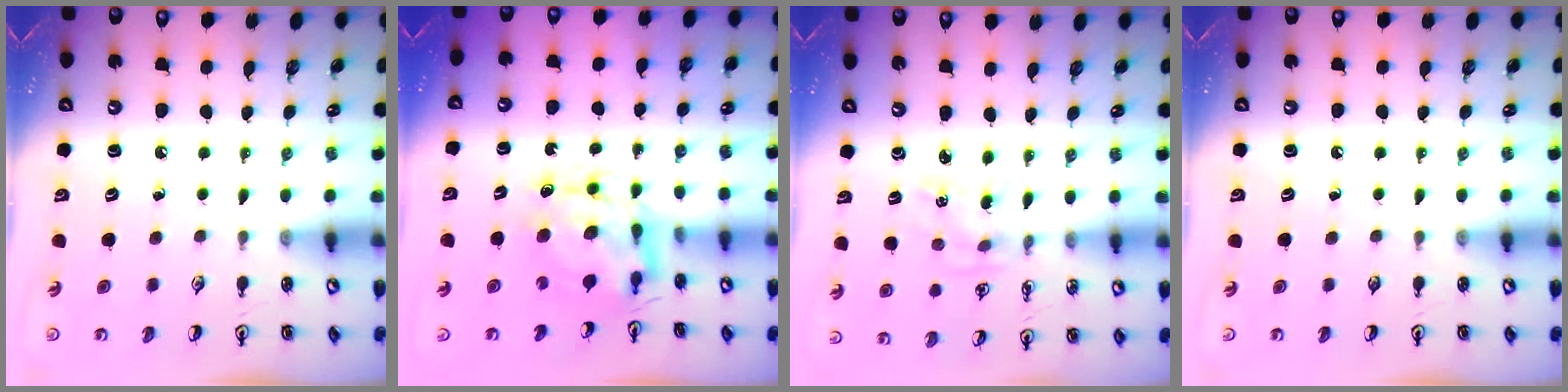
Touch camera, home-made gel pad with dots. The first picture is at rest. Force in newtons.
{"total": 7.7, "press": 7.7, "slide": 0.7}
{"total": 0.6, "press": 0.6, "slide": 0.1}
{"total": 0.0}